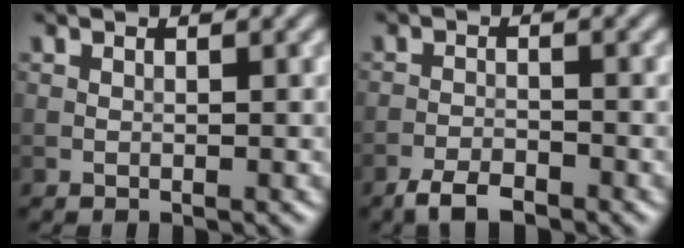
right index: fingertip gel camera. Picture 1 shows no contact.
{"total": 3.1, "force": [-2.4, 1.0, 1.6], "torque": [-0.028, 0.001, -0.050]}